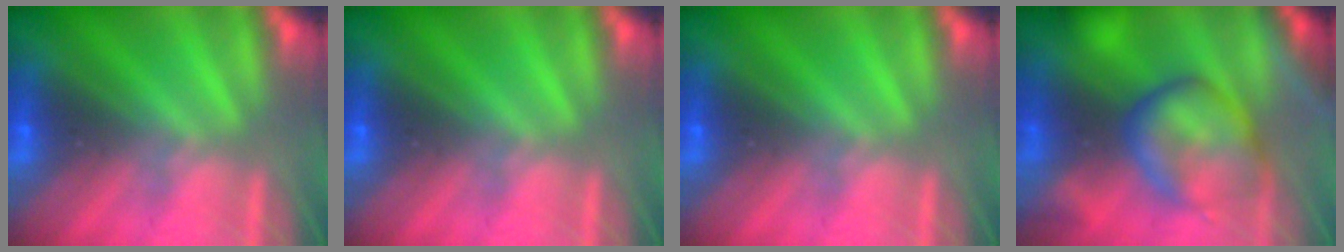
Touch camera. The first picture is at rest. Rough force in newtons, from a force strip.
{"total": 0.0}
{"total": 0.0}
{"total": 5.8}